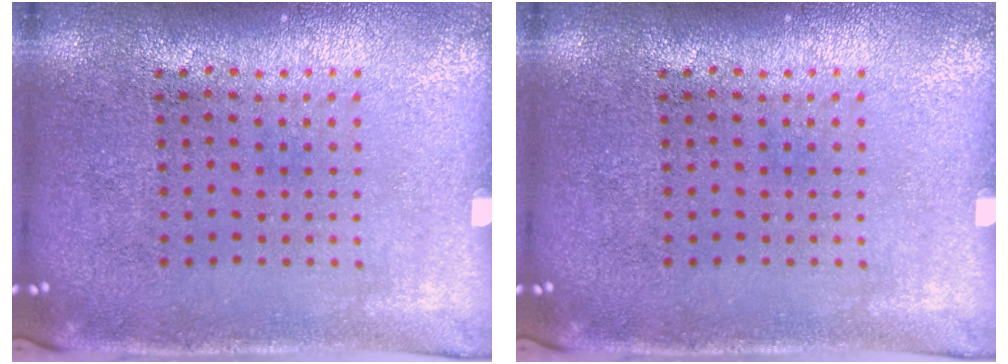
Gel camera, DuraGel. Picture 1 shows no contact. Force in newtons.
{"total": 0.0}